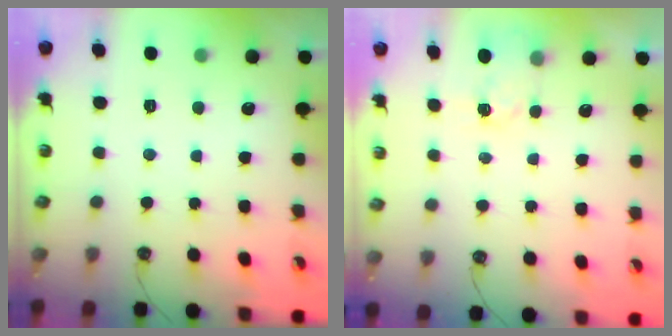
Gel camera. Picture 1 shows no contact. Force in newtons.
{"total": 3.0, "press": 2.9, "slide": 0.3}